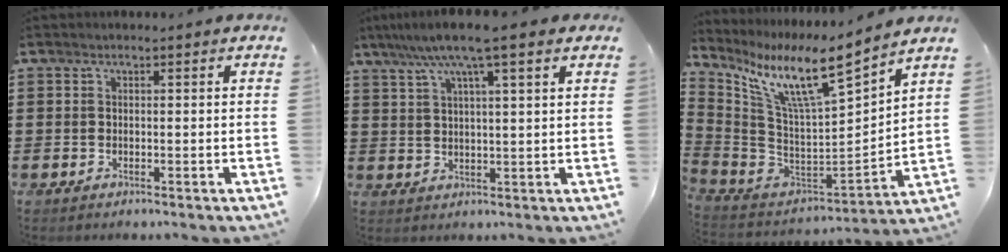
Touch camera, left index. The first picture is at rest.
{"total": 7.9, "force": [5.3, 0.4, 5.8], "torque": [-0.124, -0.006, 0.092]}
{"total": 11.2, "force": [7.4, 1.2, 8.4], "torque": [-0.188, -0.054, 0.119]}